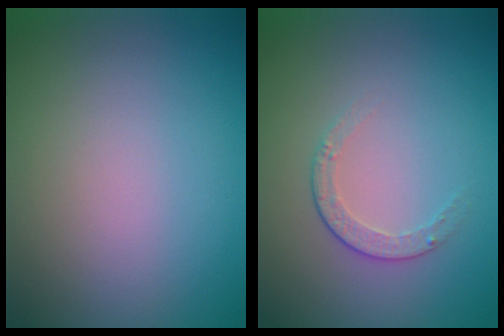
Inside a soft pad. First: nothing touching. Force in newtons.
{"total": 1.6, "press": 1.2, "slide": 1.1}